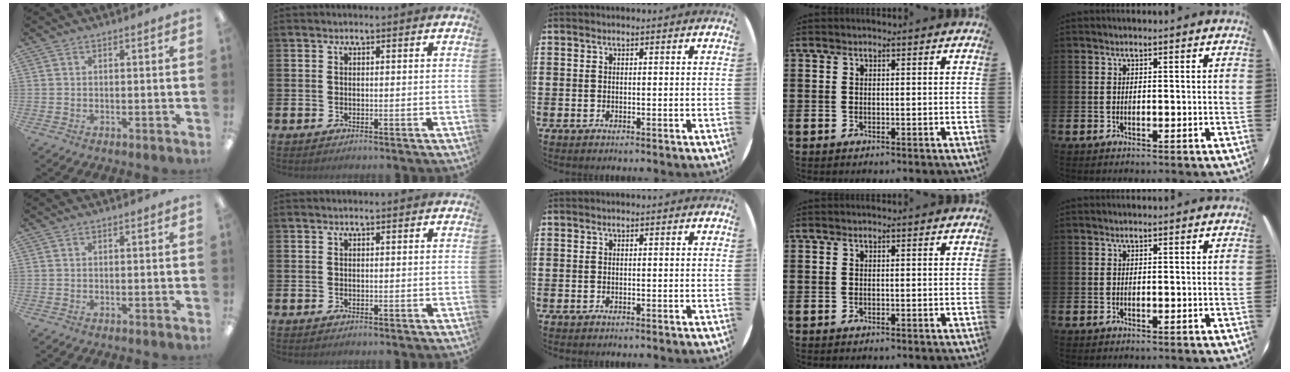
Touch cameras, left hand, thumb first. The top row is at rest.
{}